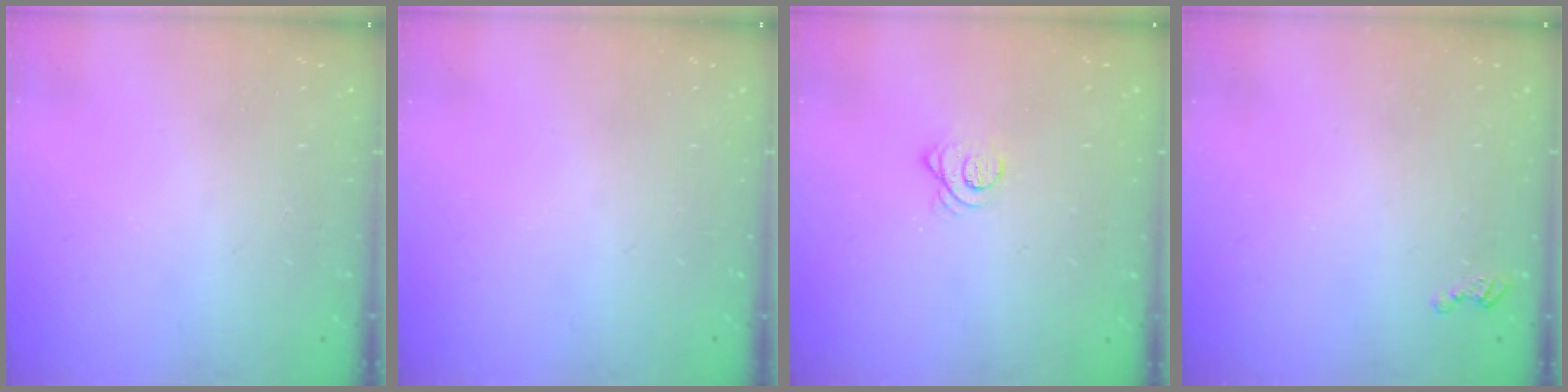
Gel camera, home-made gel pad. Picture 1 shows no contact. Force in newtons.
{"total": 0.0}
{"total": 3.2, "press": 3.2, "slide": 0.7}
{"total": 2.8, "press": 2.8, "slide": 0.4}